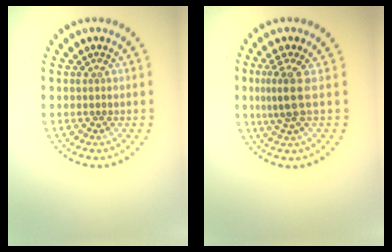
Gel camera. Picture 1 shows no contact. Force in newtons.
{"total": 2.5, "press": 1.9, "slide": 1.6}